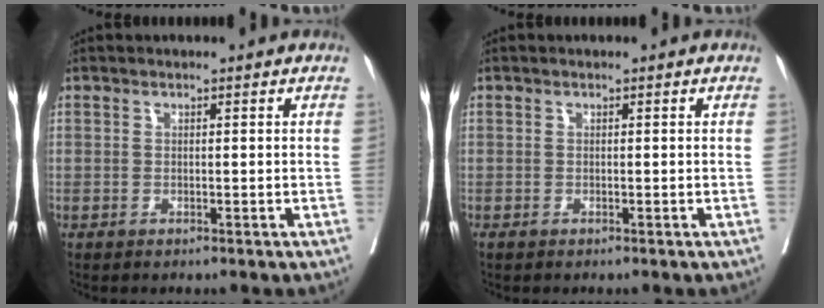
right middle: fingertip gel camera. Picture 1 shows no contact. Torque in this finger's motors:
{"motor_torque": [0.10, -0.10, 0.00, 0.00]}